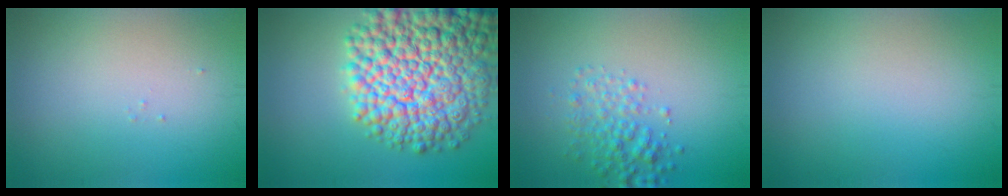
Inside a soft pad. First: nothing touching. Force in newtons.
{"total": 14.5, "press": 14.5, "slide": 0.6}
{"total": 2.9, "press": 2.9, "slide": 0.0}
{"total": 0.0}